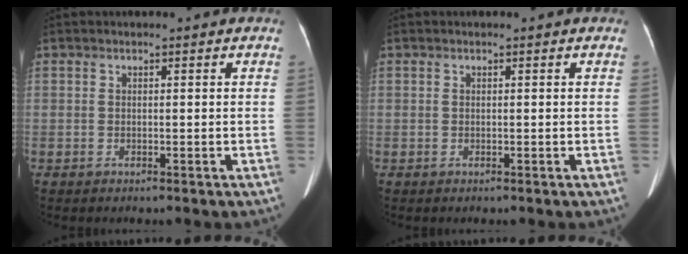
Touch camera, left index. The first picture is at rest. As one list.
[{"total": 0.0}]